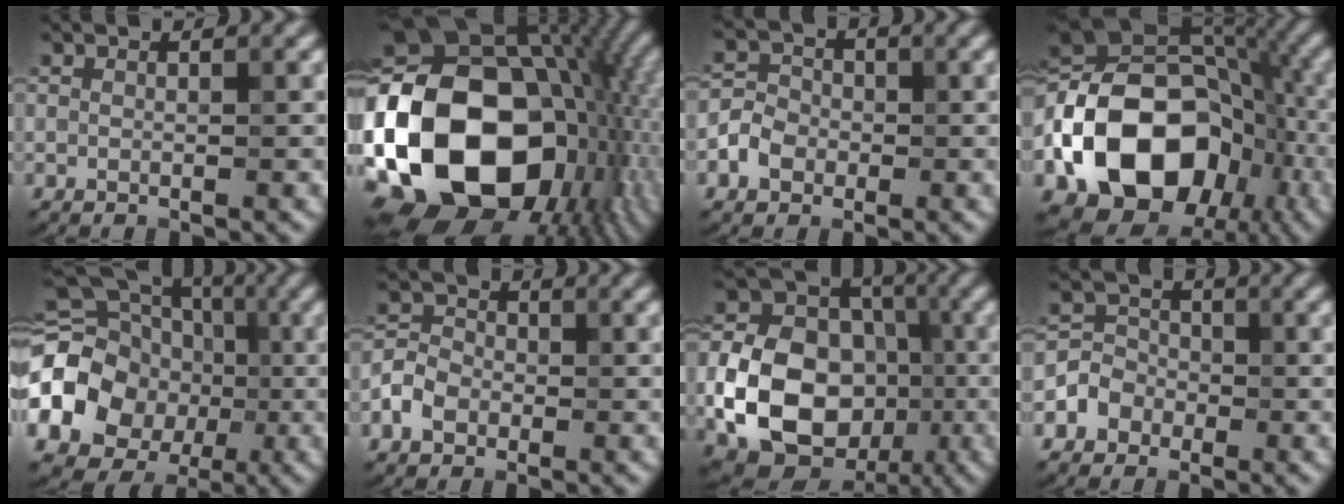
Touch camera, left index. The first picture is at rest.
{"total": 21.1, "force": [-2.3, 15.5, 14.2], "torque": [-0.286, -0.012, -0.026]}
{"total": 3.1, "force": [-1.1, 2.6, 1.2], "torque": [-0.012, 0.002, -0.025]}
{"total": 16.4, "force": [-5.3, 11.7, 10.2], "torque": [-0.177, 0.000, -0.104]}
{"total": 14.0, "force": [-1.9, 12.0, 7.0], "torque": [-0.131, -0.014, -0.049]}
{"total": 3.3, "force": [-1.3, 2.6, 1.6], "torque": [-0.031, 0.005, -0.031]}
{"total": 12.2, "force": [-3.1, 9.2, 7.4], "torque": [-0.137, -0.004, -0.065]}
{"total": 3.2, "force": [-1.5, 2.8, 0.5], "torque": [0.014, 0.006, -0.039]}